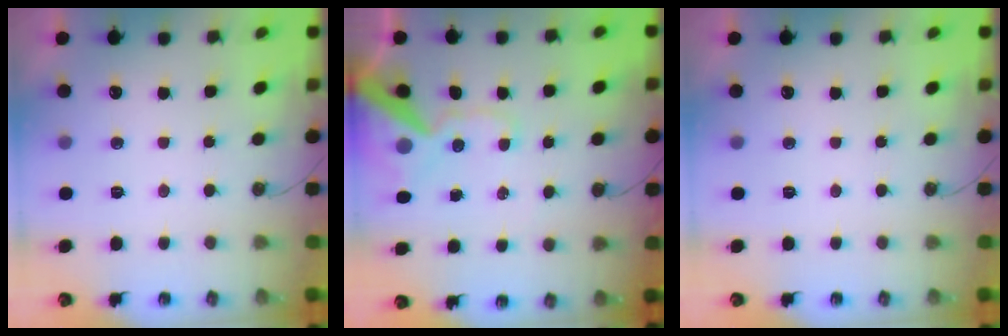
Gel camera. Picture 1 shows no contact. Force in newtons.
{"total": 14.7, "press": 14.5, "slide": 2.2}
{"total": 0.0}